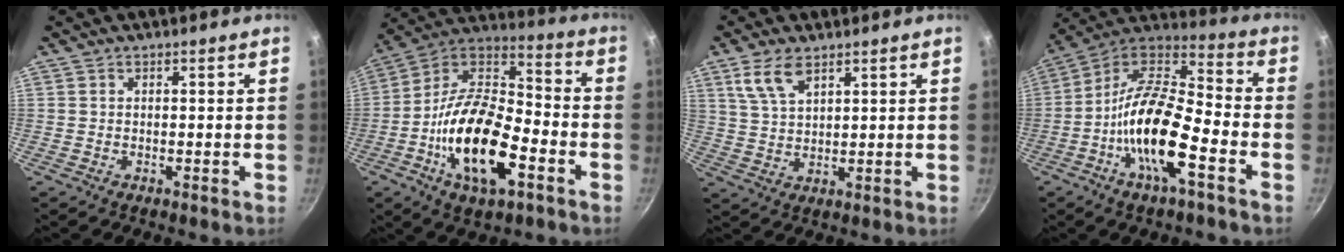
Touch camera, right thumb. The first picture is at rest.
{"total": 21.8, "force": [-7.4, 10.4, 17.7], "torque": [-0.311, 0.039, -0.151]}
{"total": 6.8, "force": [4.1, 3.1, 4.5], "torque": [-0.082, -0.013, 0.086]}
{"total": 18.8, "force": [-6.6, 6.7, 16.3], "torque": [-0.292, 0.049, -0.143]}